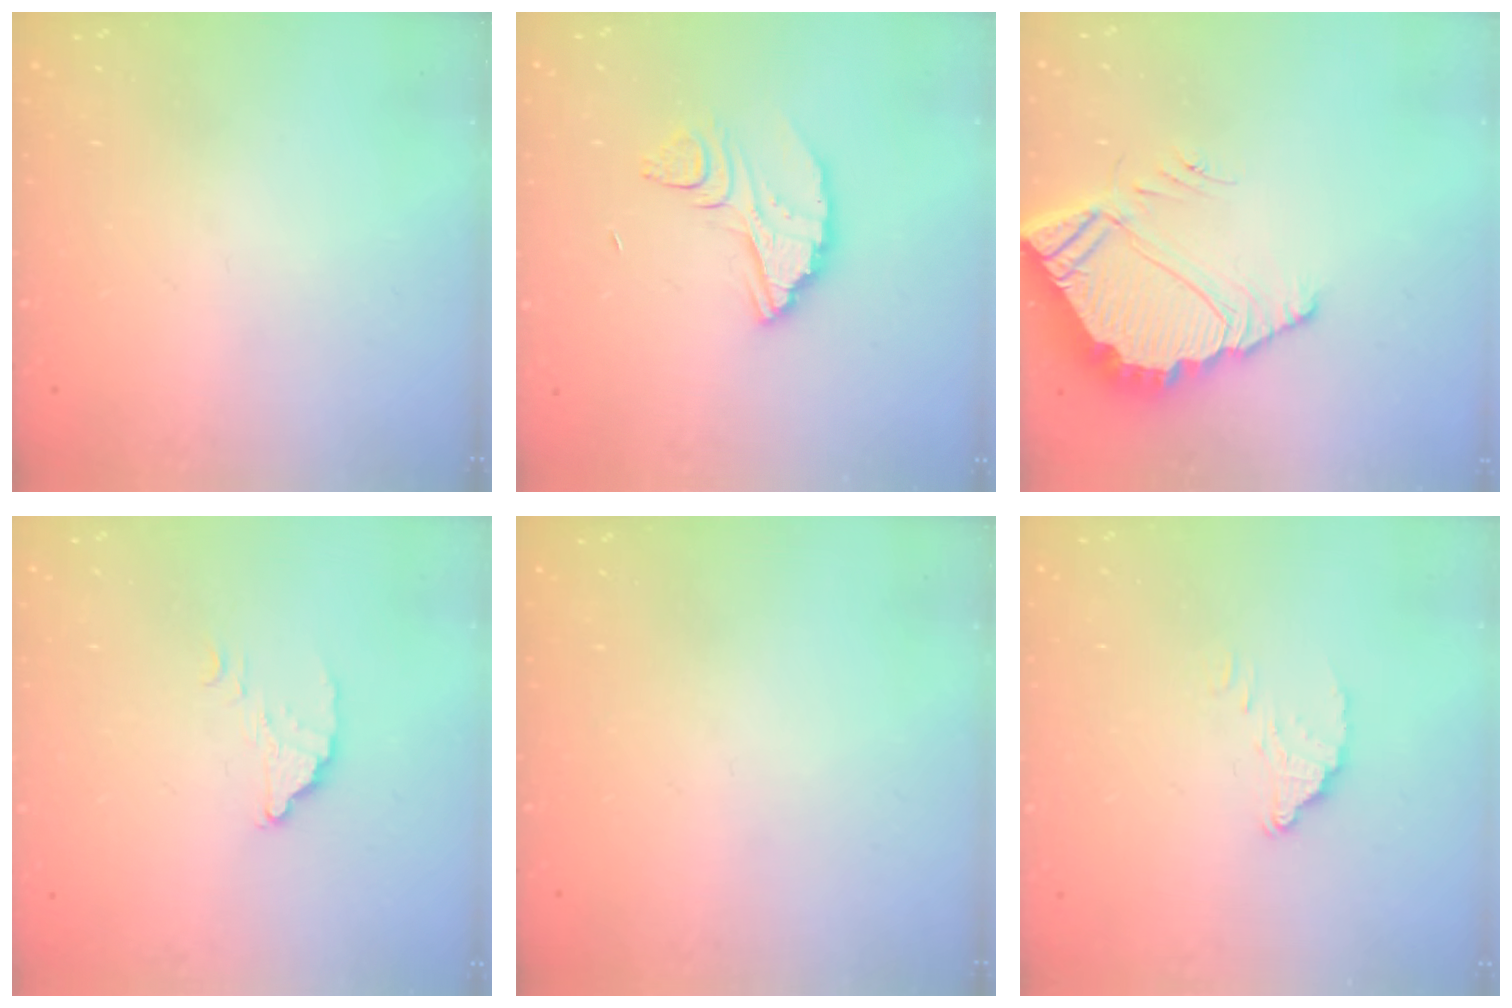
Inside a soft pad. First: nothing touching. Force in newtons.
{"total": 8.1, "press": 8.1, "slide": 0.4}
{"total": 7.9, "press": 7.9, "slide": 0.6}
{"total": 2.3, "press": 2.3, "slide": 0.0}
{"total": 0.0}
{"total": 3.4, "press": 3.4, "slide": 0.2}